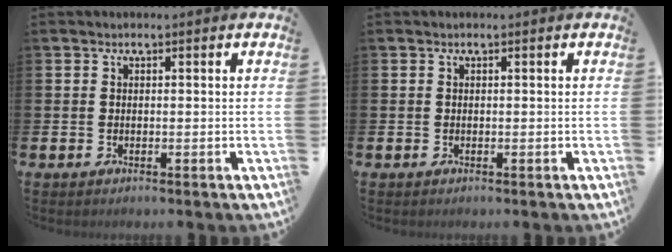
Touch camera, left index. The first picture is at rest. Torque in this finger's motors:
{"motor_torque": [0.00, 0.00, 0.00, 0.01]}